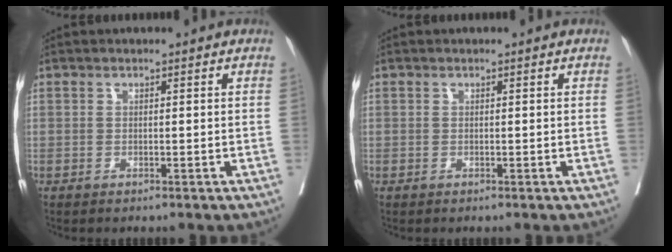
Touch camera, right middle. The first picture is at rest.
{"total": 0.0}